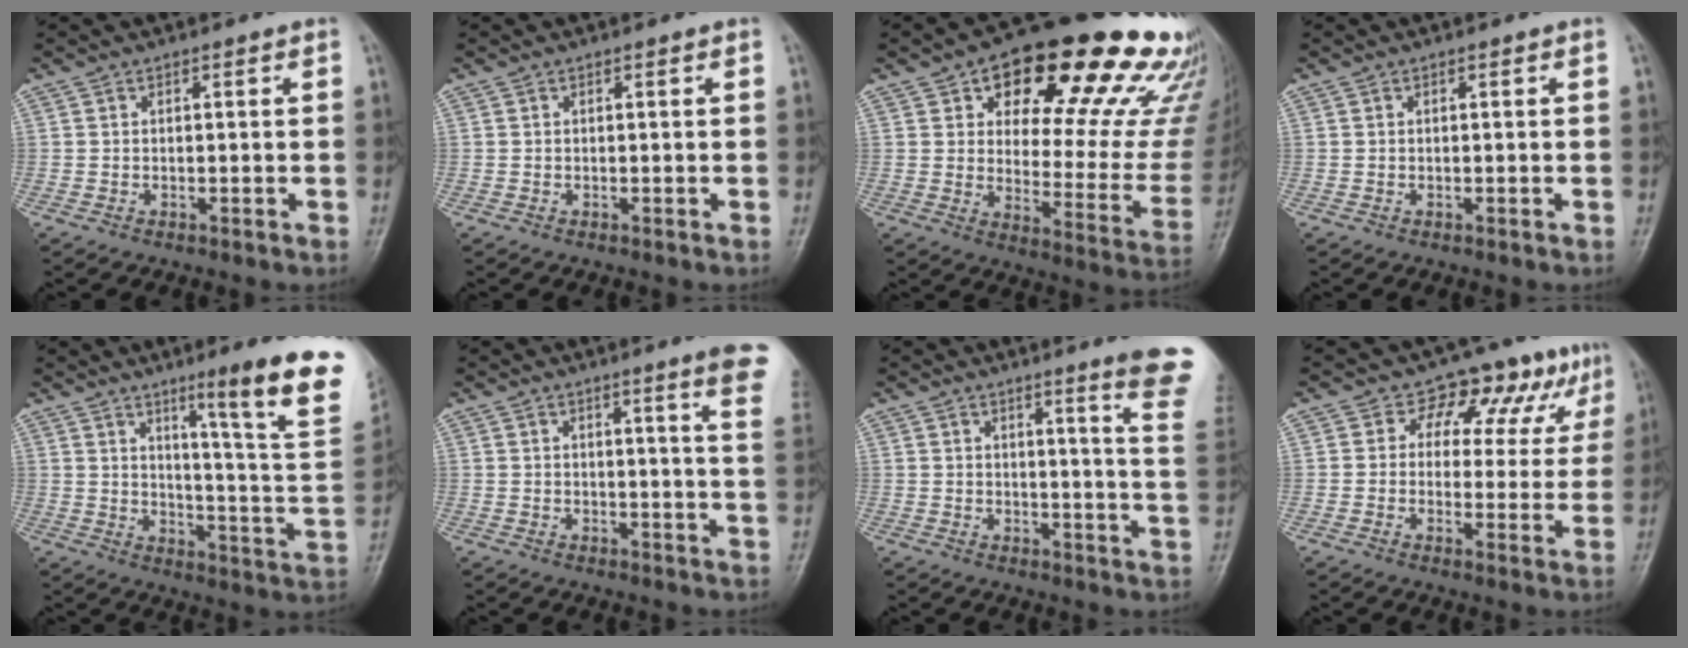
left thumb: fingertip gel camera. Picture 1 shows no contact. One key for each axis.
{"total": 0.0}
{"total": 29.4, "fx": 18.2, "fy": 12.0, "fz": 19.7, "tx": -0.223, "ty": -0.054, "tz": 0.240}
{"total": 0.0}
{"total": 19.0, "fx": 10.7, "fy": 0.9, "fz": 15.8, "tx": -0.187, "ty": -0.065, "tz": 0.149}
{"total": 9.5, "fx": 6.4, "fy": 0.0, "fz": 7.0, "tx": -0.075, "ty": -0.026, "tz": 0.057}
{"total": 13.0, "fx": 9.7, "fy": -0.2, "fz": 8.6, "tx": -0.089, "ty": -0.081, "tz": 0.100}
{"total": 10.5, "fx": 6.5, "fy": 6.6, "fz": 5.0, "tx": -0.019, "ty": -0.026, "tz": 0.071}